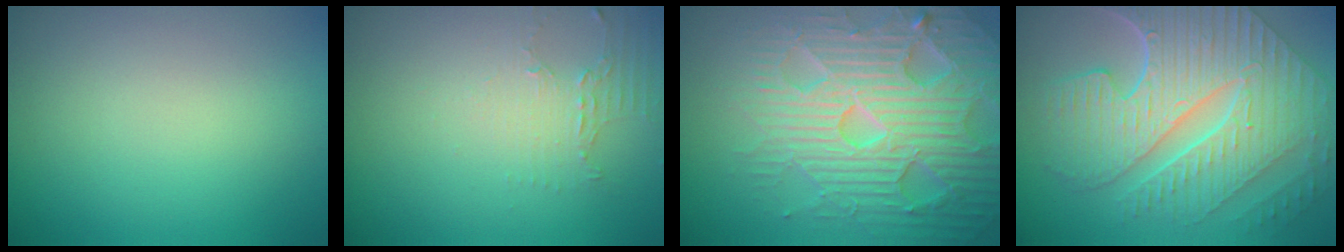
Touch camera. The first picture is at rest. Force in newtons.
{"total": 2.2, "press": 1.5, "slide": 1.5}
{"total": 7.5, "press": 7.3, "slide": 1.5}
{"total": 10.0, "press": 7.1, "slide": 7.1}